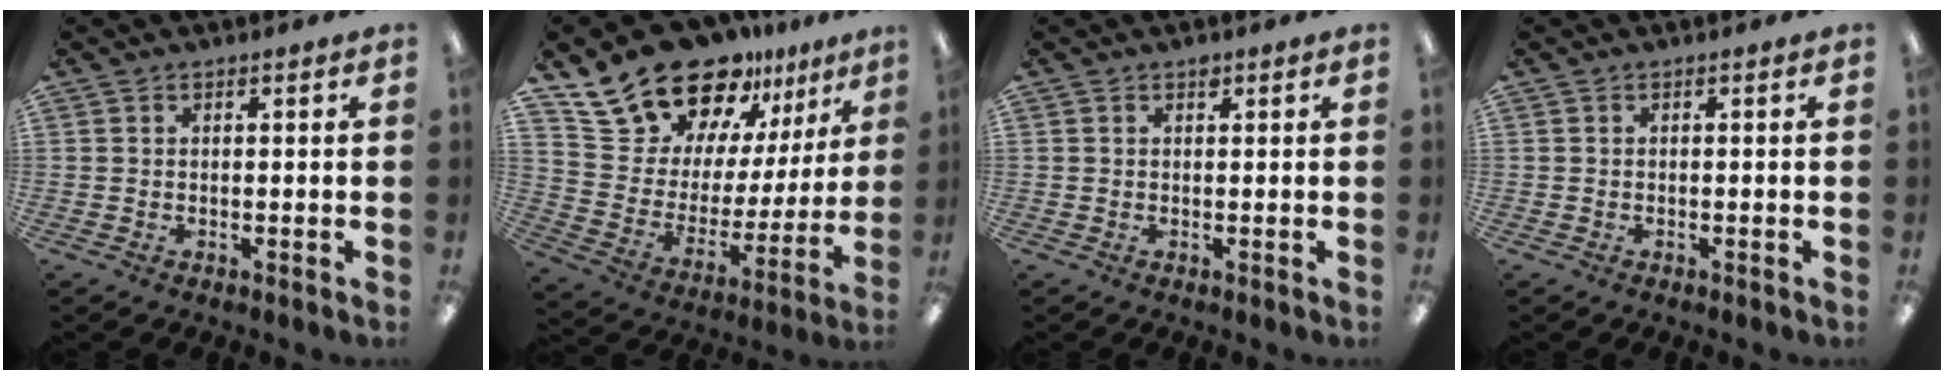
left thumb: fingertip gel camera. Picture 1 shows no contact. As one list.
[{"total": 21.7, "force": [17.7, 10.7, 6.5], "torque": [-0.131, -0.129, 0.332]}, {"total": 0.8, "force": [0.5, 0.3, 0.4], "torque": [-0.001, -0.004, 0.008]}, {"total": 0.0}]